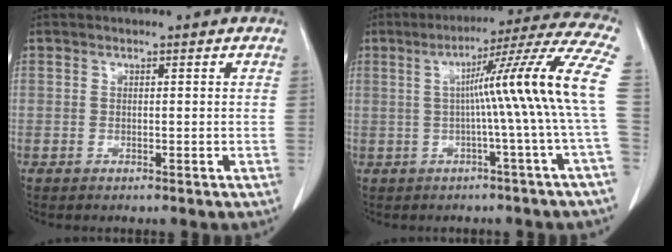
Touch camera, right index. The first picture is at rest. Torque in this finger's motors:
{"motor_torque": [1.30, 0.00, 0.52, 0.15]}